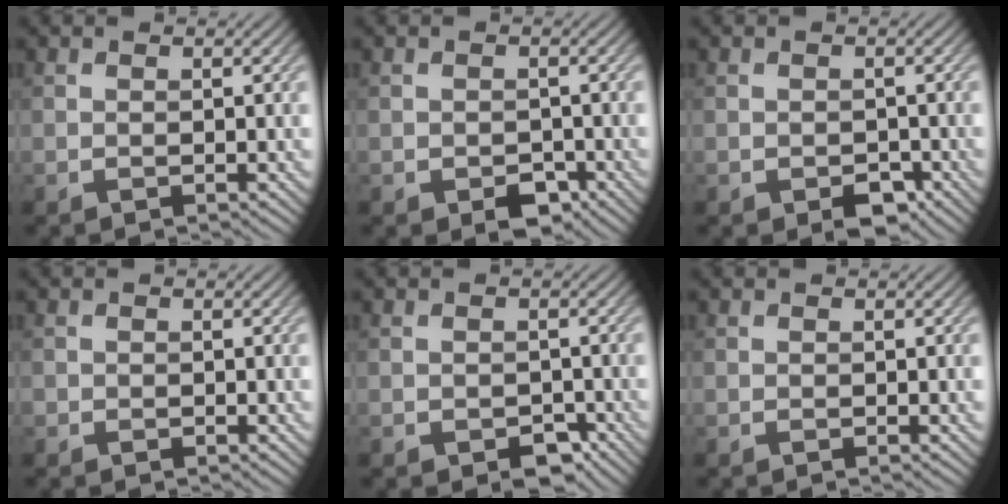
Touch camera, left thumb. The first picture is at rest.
{"total": 2.8, "force": [-1.6, 1.8, 1.4], "torque": [-0.021, -0.011, -0.027]}
{"total": 2.6, "force": [-1.5, 1.7, 1.4], "torque": [-0.020, -0.011, -0.022]}
{"total": 0.6, "force": [-0.2, 0.6, 0.0], "torque": [0.002, -0.005, -0.006]}
{"total": 2.7, "force": [-1.5, 1.7, 1.4], "torque": [-0.021, -0.011, -0.022]}
{"total": 0.0}